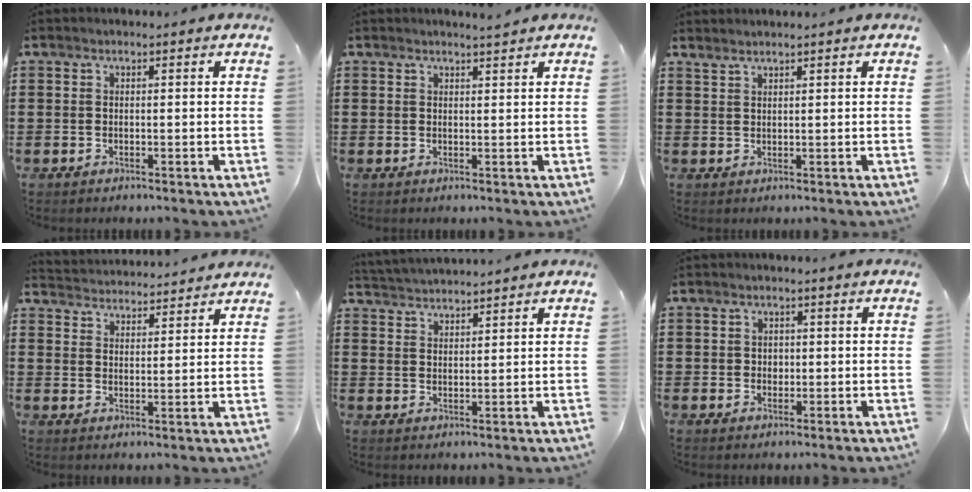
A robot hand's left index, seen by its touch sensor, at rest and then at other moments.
{"total": 1.7, "force": [1.6, -0.1, 0.6], "torque": [-0.014, 0.000, 0.031]}
{"total": 1.4, "force": [1.3, -0.2, 0.1], "torque": [-0.005, -0.001, 0.027]}
{"total": 3.6, "force": [3.5, -0.3, -0.5], "torque": [-0.005, -0.021, 0.062]}
{"total": 2.6, "force": [2.5, -0.4, -0.3], "torque": [-0.003, -0.009, 0.047]}
{"total": 1.3, "force": [0.3, 1.2, 0.4], "torque": [-0.011, 0.006, 0.004]}